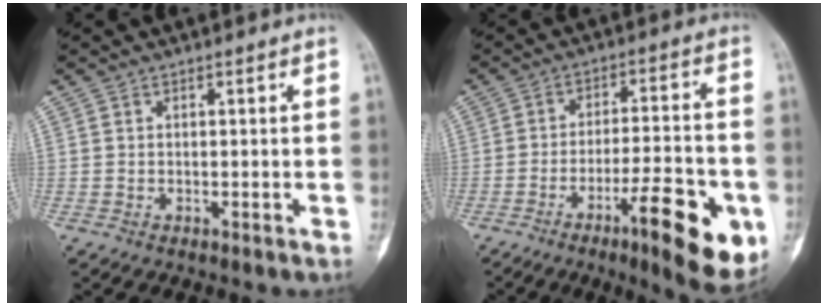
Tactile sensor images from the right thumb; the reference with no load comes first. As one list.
[{"total": 16.5, "force": [-6.7, 4.0, 14.5], "torque": [-0.199, 0.016, -0.093]}]